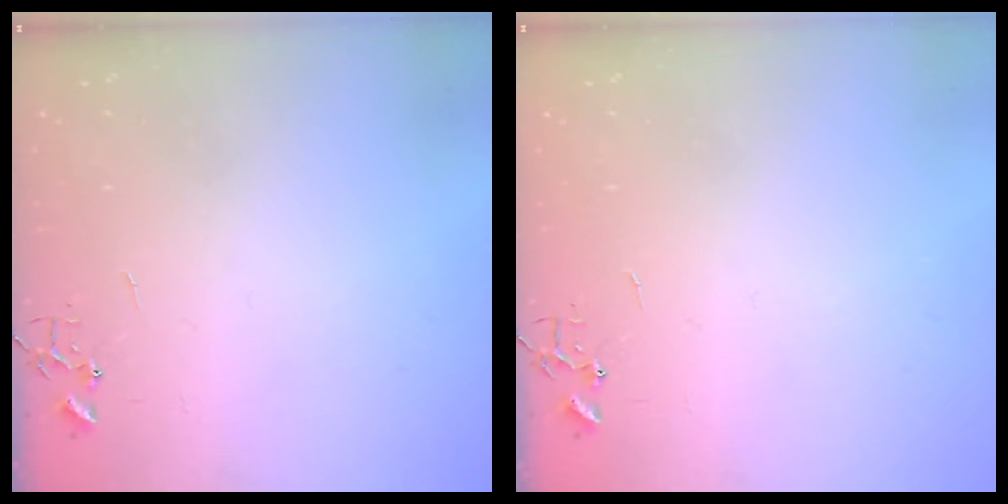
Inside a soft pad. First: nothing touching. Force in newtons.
{"total": 0.0}